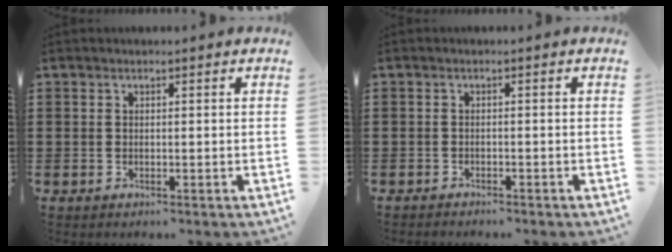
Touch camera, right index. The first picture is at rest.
{"total": 1.0, "force": [-1.0, 0.0, -0.2], "torque": [0.001, 0.003, -0.022]}